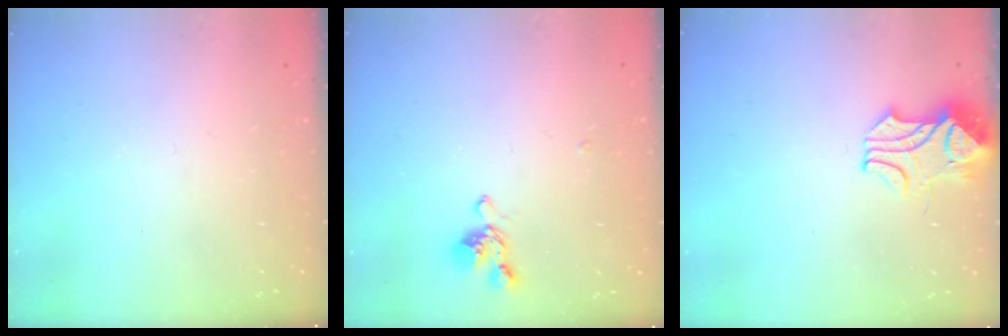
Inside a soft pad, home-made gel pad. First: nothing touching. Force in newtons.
{"total": 2.0, "press": 1.8, "slide": 0.8}
{"total": 2.4, "press": 2.2, "slide": 1.0}